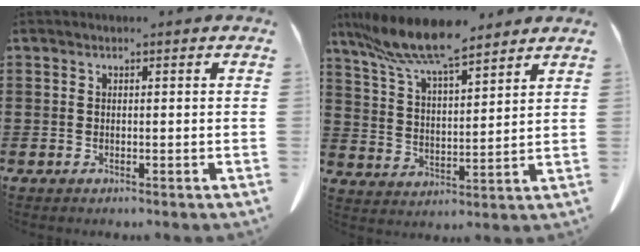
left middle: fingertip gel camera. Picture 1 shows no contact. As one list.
[{"total": 10.4, "force": [8.7, 1.0, 5.5], "torque": [-0.135, -0.035, 0.154]}]